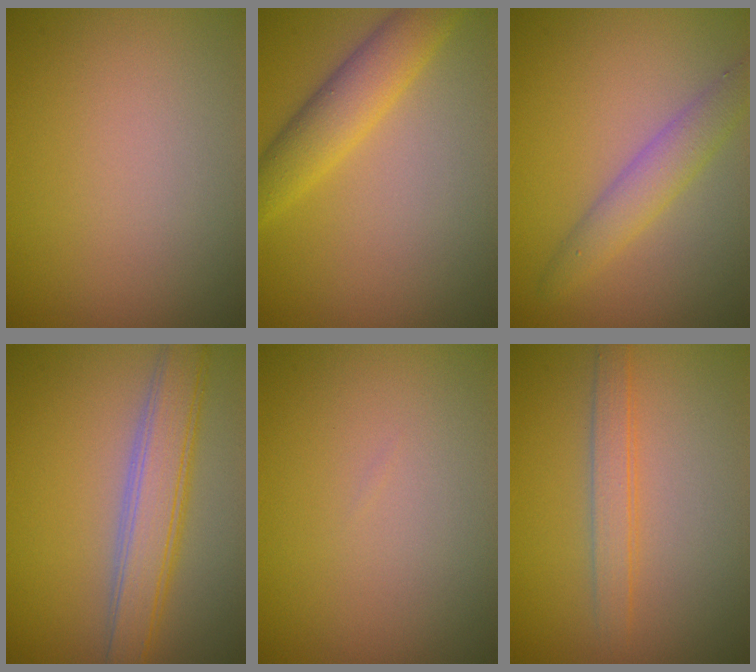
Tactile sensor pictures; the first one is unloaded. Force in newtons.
{"total": 4.3, "press": 4.3, "slide": 0.1}
{"total": 3.0, "press": 3.0, "slide": 0.3}
{"total": 4.8, "press": 4.8, "slide": 0.0}
{"total": 0.0}
{"total": 2.0, "press": 2.0, "slide": 0.1}